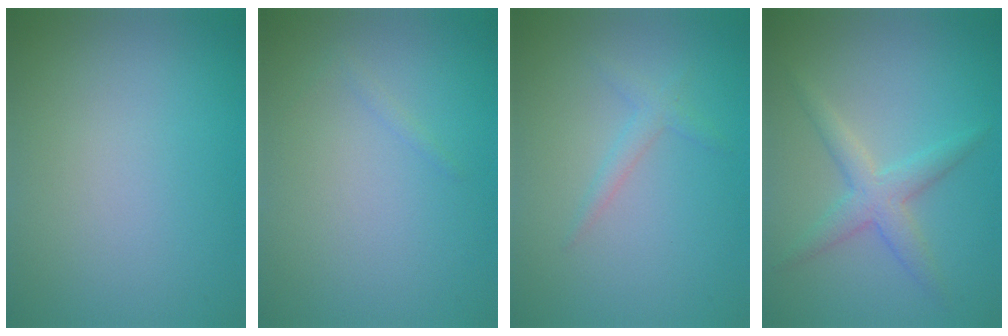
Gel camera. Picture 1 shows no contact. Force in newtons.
{"total": 0.5, "press": 0.5, "slide": 0.0}
{"total": 1.3, "press": 1.3, "slide": 0.1}
{"total": 3.0, "press": 3.0, "slide": 0.1}